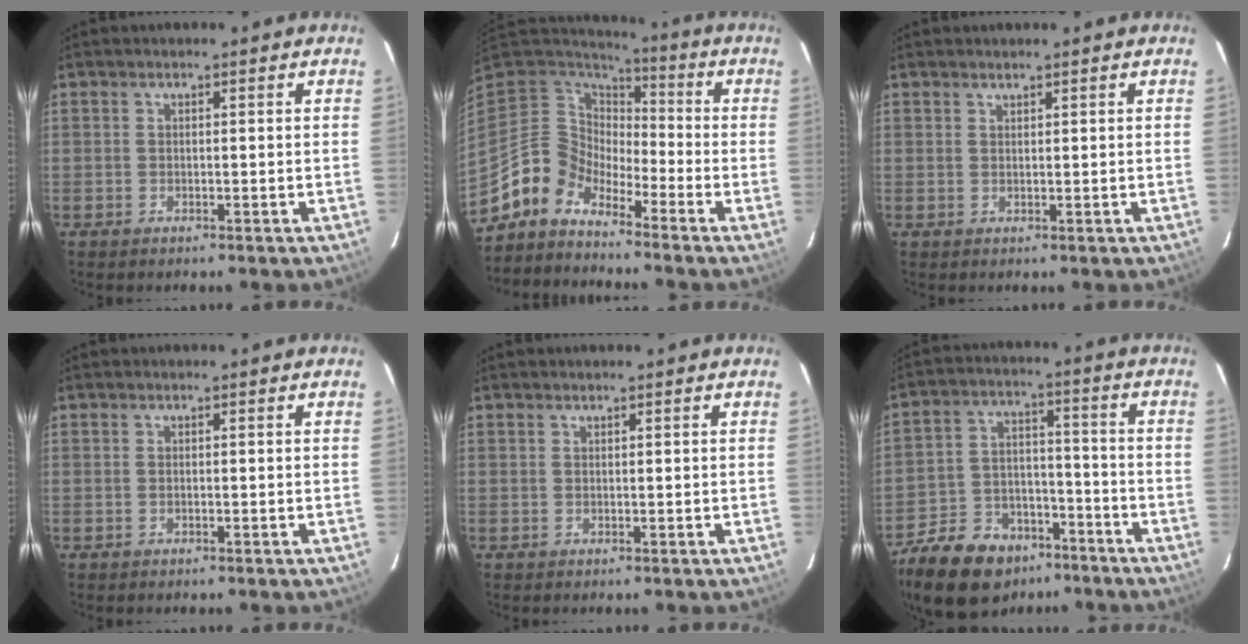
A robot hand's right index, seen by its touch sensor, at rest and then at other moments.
{"total": 8.0, "force": [-6.7, 4.4, 0.5], "torque": [-0.014, 0.032, -0.150]}
{"total": 0.6, "force": [0.6, 0.1, 0.1], "torque": [-0.001, 0.001, 0.012]}
{"total": 0.0}
{"total": 0.0}
{"total": 18.4, "force": [-12.8, 10.7, 7.7], "torque": [-0.190, 0.021, -0.198]}